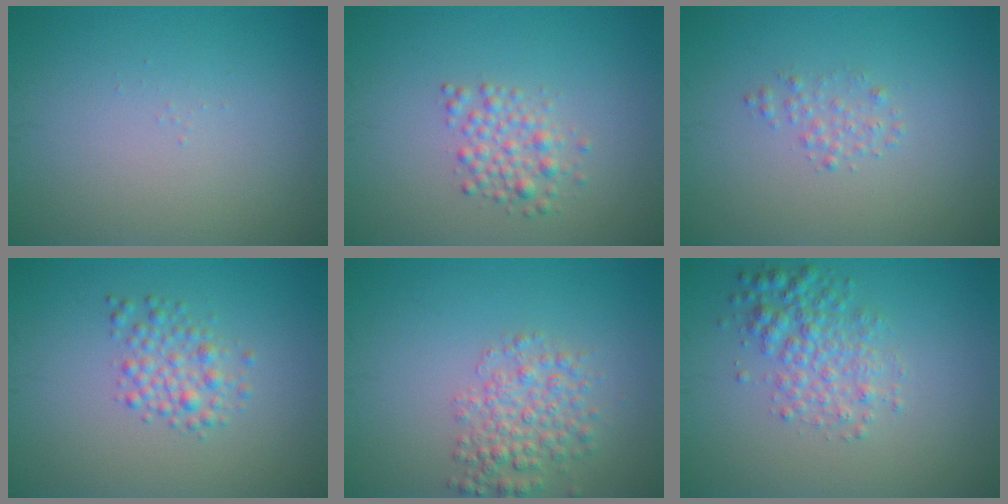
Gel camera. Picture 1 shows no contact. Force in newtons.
{"total": 2.3, "press": 2.3, "slide": 0.0}
{"total": 1.1, "press": 1.1, "slide": 0.1}
{"total": 2.4, "press": 2.4, "slide": 0.1}
{"total": 3.5, "press": 3.5, "slide": 0.1}
{"total": 3.3, "press": 3.3, "slide": 0.1}